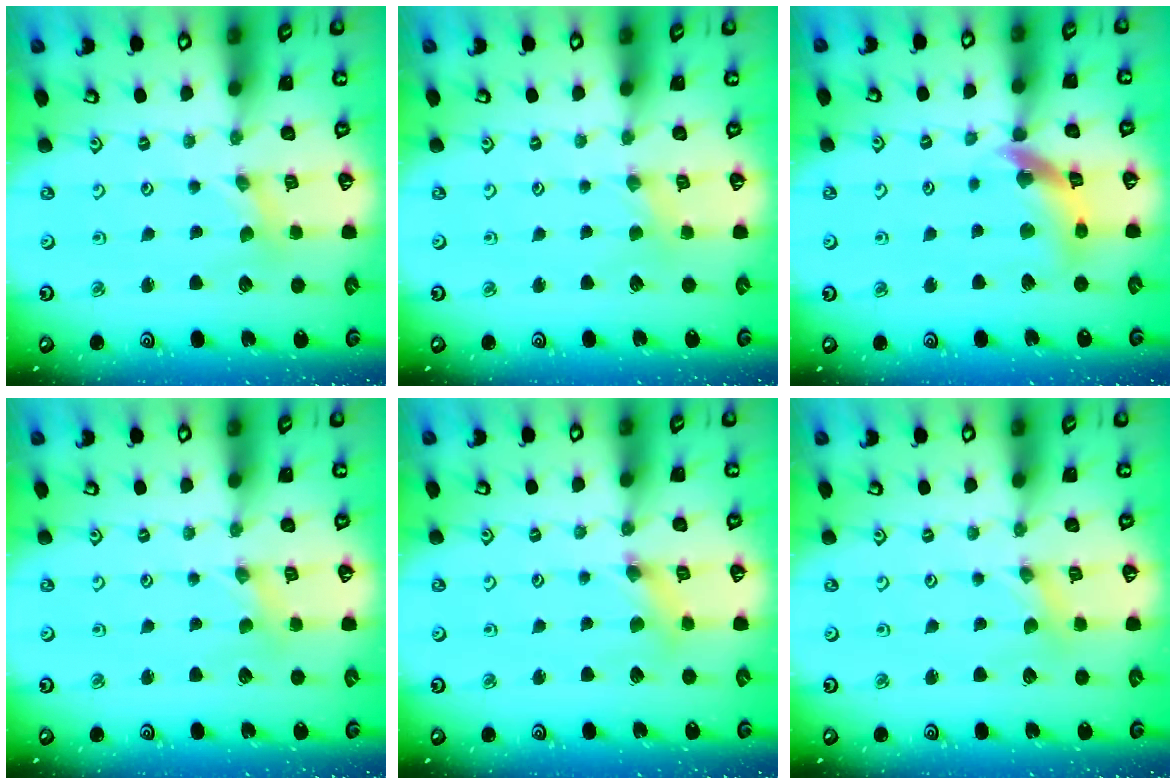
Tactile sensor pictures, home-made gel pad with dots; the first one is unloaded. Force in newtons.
{"total": 2.4, "press": 2.4, "slide": 0.4}
{"total": 13.5, "press": 13.4, "slide": 1.6}
{"total": 0.0}
{"total": 3.1, "press": 3.0, "slide": 0.4}
{"total": 0.0}